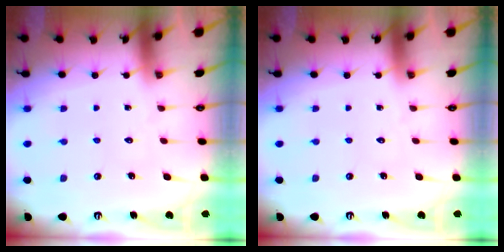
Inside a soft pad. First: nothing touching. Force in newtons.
{"total": 0.0}